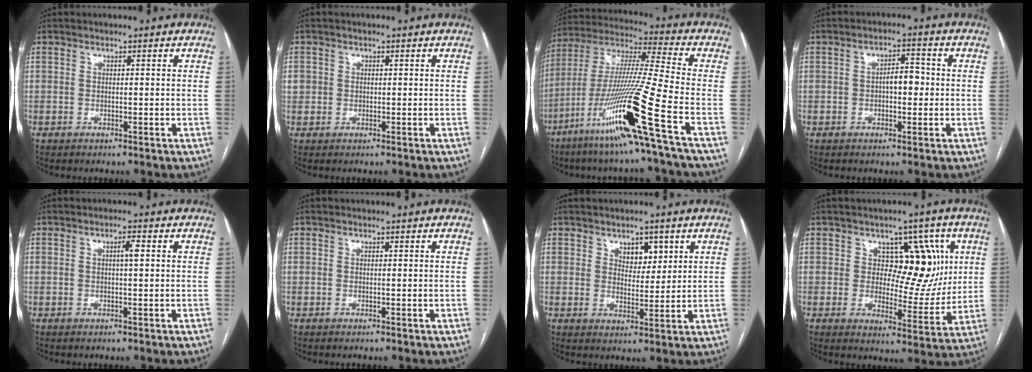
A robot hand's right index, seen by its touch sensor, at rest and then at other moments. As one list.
[{"total": 2.0, "force": [0.4, 1.9, 0.4], "torque": [0.000, 0.009, 0.009]}, {"total": 20.6, "force": [-9.8, -2.1, 18.0], "torque": [-0.366, -0.039, -0.189]}, {"total": 3.9, "force": [-0.1, 1.8, 3.4], "torque": [-0.053, 0.013, -0.002]}, {"total": 1.8, "force": [0.4, 0.1, 1.8], "torque": [-0.030, 0.003, 0.006]}, {"total": 0.0}, {"total": 4.3, "force": [2.3, 2.5, 2.6], "torque": [-0.035, 0.001, 0.039]}, {"total": 10.0, "force": [3.1, 6.1, 7.2], "torque": [-0.075, 0.017, 0.049]}]